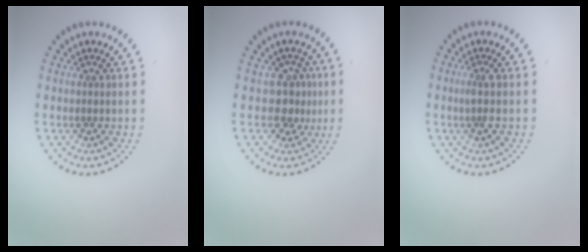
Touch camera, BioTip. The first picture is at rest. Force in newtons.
{"total": 2.4, "press": 2.0, "slide": 1.4}
{"total": 1.4, "press": 1.1, "slide": 0.9}